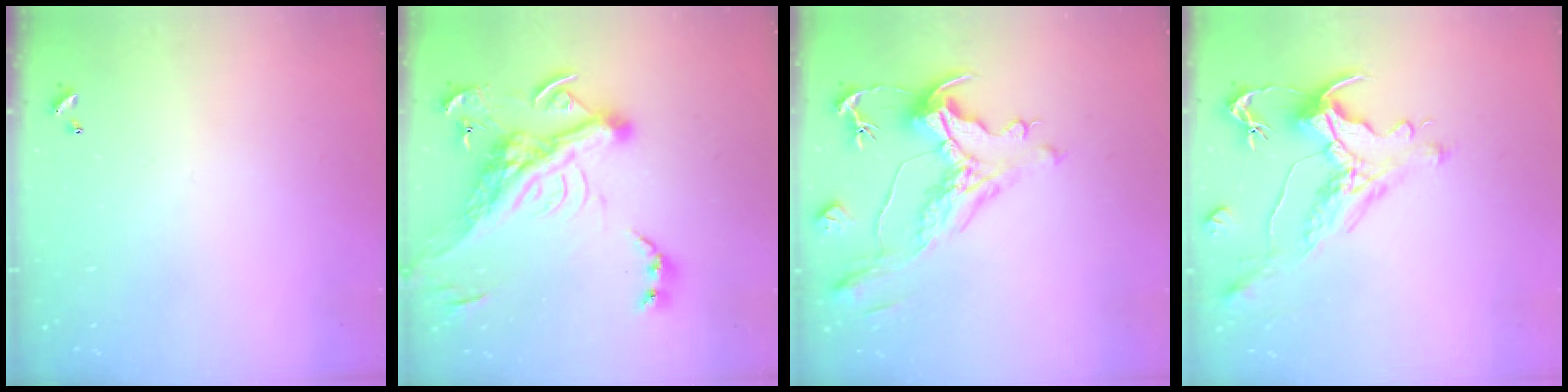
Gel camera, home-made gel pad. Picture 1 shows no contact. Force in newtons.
{"total": 14.9, "press": 14.6, "slide": 2.7}
{"total": 1.6, "press": 0.6, "slide": 1.5}
{"total": 1.3, "press": 0.1, "slide": 1.3}